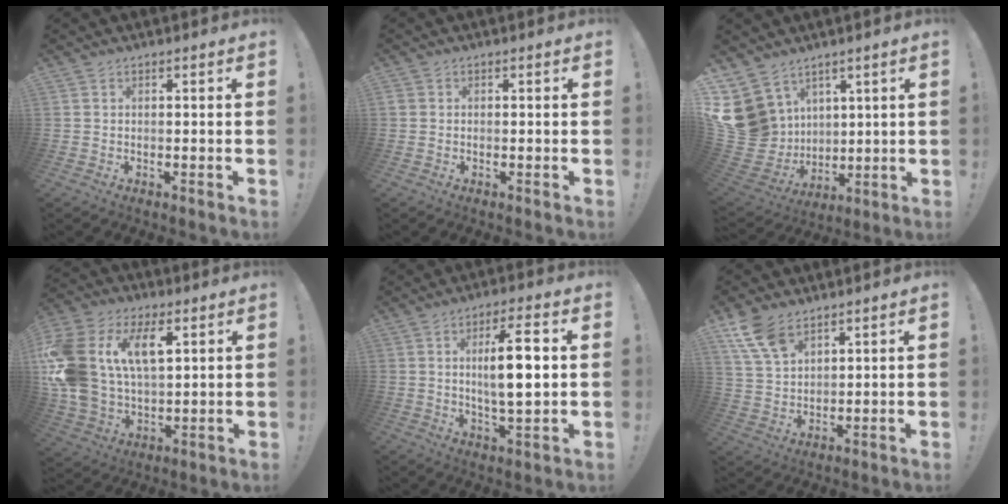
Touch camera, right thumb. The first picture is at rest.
{"total": 0.9, "force": [-0.1, 0.8, 0.2], "torque": [-0.012, 0.005, 0.001]}
{"total": 16.0, "force": [5.6, 13.5, 6.5], "torque": [-0.152, -0.043, 0.131]}
{"total": 20.9, "force": [6.7, 13.9, 14.1], "torque": [-0.286, -0.019, 0.121]}
{"total": 11.3, "force": [1.5, 2.8, 10.9], "torque": [-0.178, -0.001, 0.017]}
{"total": 10.2, "force": [6.6, 5.6, 5.4], "torque": [-0.110, -0.029, 0.130]}